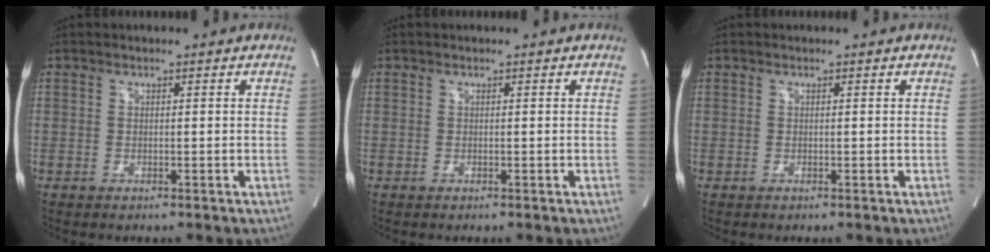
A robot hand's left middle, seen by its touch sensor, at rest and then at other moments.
{"total": 0.0}
{"total": 0.0}